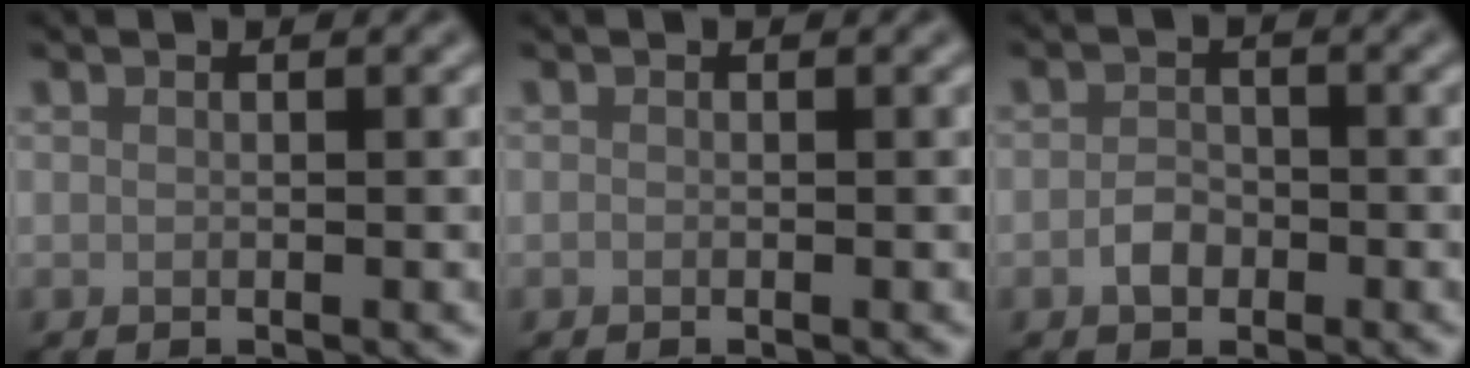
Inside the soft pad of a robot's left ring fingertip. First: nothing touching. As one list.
[{"total": 0.0}, {"total": 1.8, "force": [-0.8, 1.3, 1.0], "torque": [-0.018, 0.003, -0.018]}]